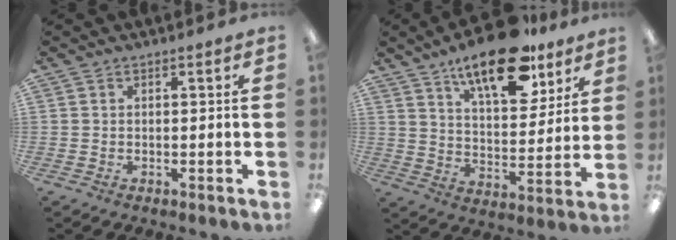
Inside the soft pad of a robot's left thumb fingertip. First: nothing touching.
{"total": 18.5, "force": [13.0, 7.5, 10.8], "torque": [-0.164, -0.071, 0.218]}